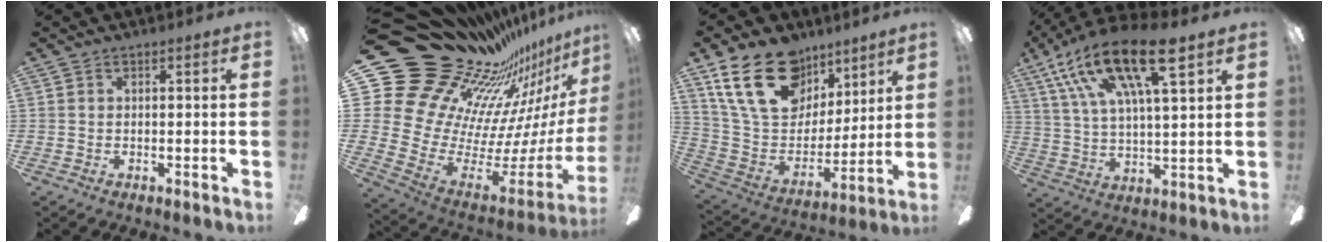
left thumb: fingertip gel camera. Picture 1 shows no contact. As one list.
[{"total": 28.5, "force": [19.7, 15.9, 13.0], "torque": [-0.197, -0.224, 0.429]}, {"total": 24.0, "force": [14.1, 14.7, 12.6], "torque": [-0.239, -0.068, 0.258]}, {"total": 19.4, "force": [11.7, 5.6, 14.4], "torque": [-0.274, -0.053, 0.188]}]